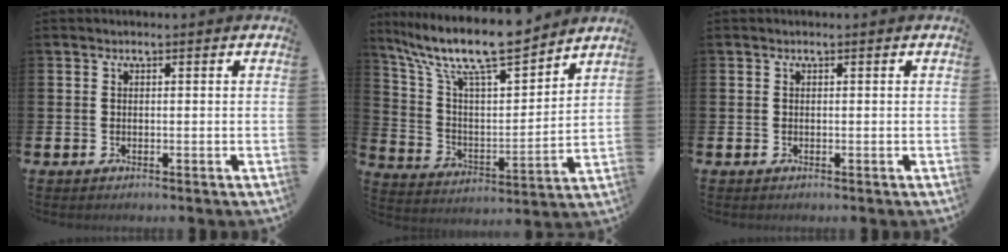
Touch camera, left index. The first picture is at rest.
{"total": 12.3, "force": [10.7, 2.2, 5.6], "torque": [-0.138, -0.067, 0.185]}
{"total": 0.0}